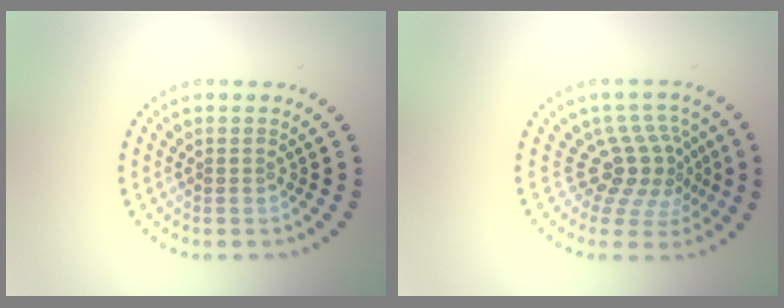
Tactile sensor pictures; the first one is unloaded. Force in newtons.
{"total": 4.1, "press": 2.8, "slide": 2.9}